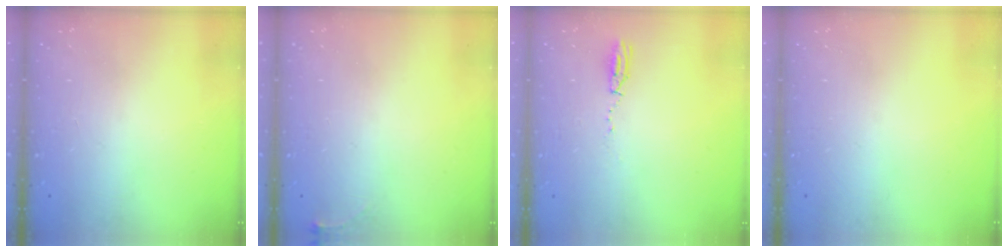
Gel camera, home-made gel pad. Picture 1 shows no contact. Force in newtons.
{"total": 4.0, "press": 3.9, "slide": 0.6}
{"total": 17.0, "press": 5.1, "slide": 16.2}
{"total": 0.0}